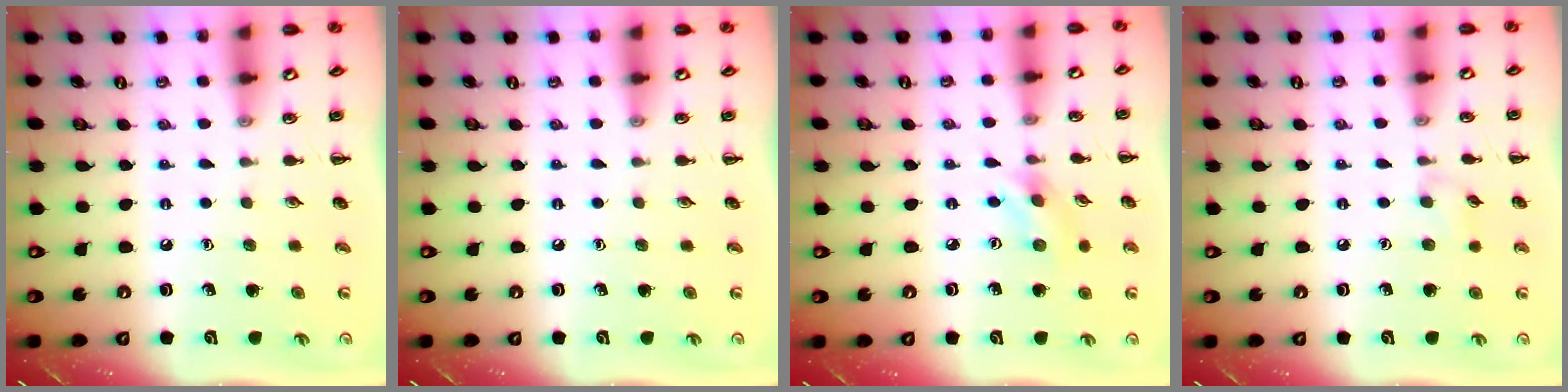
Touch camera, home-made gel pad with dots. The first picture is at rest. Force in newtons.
{"total": 0.0}
{"total": 2.7, "press": 2.6, "slide": 0.6}
{"total": 4.8, "press": 4.4, "slide": 1.9}